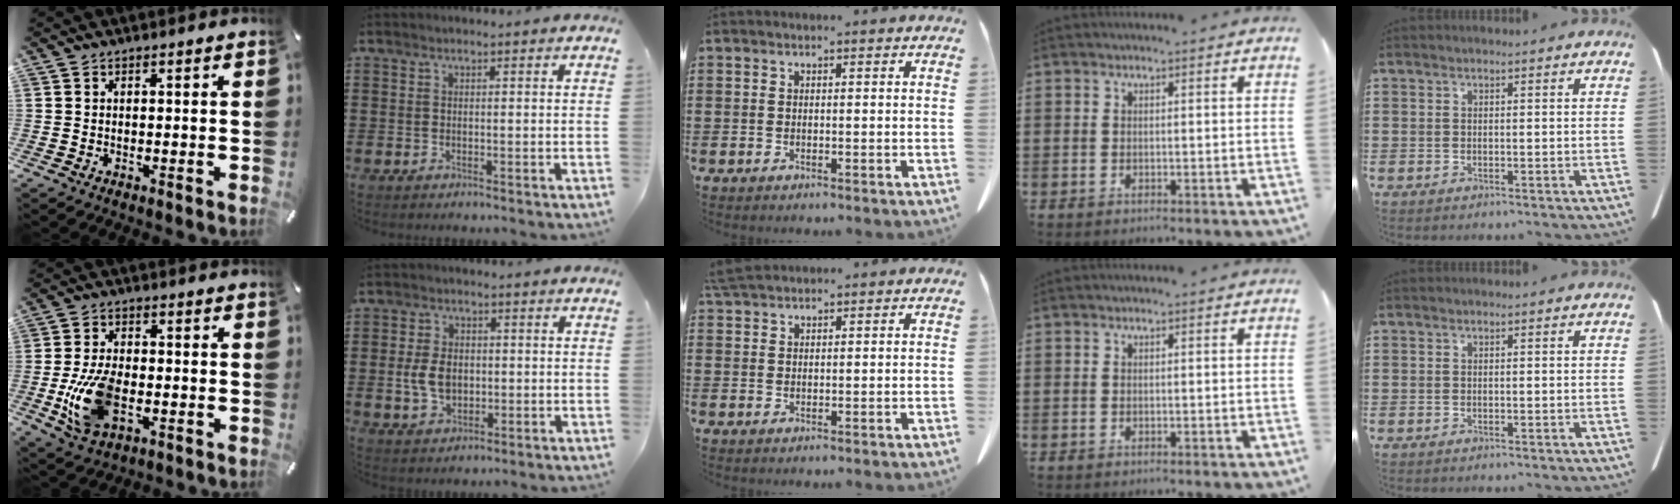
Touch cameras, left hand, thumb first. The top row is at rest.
{"thumb": {"total": 12.3, "force": [-3.2, 7.3, 9.4], "torque": [-0.205, -0.001, -0.052]}, "index": {"total": 5.6, "force": [-0.2, 3.9, 4.0], "torque": [-0.102, 0.003, -0.010]}, "middle": {"total": 3.2, "force": [3.0, 0.5, 1.2], "torque": [-0.034, -0.002, 0.059]}}